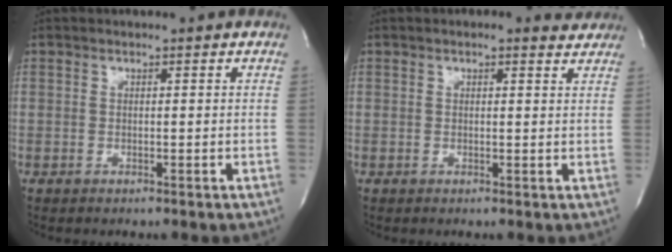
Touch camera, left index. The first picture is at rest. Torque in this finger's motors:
{"motor_torque": [0.34, -0.19, 0.07, -0.01]}